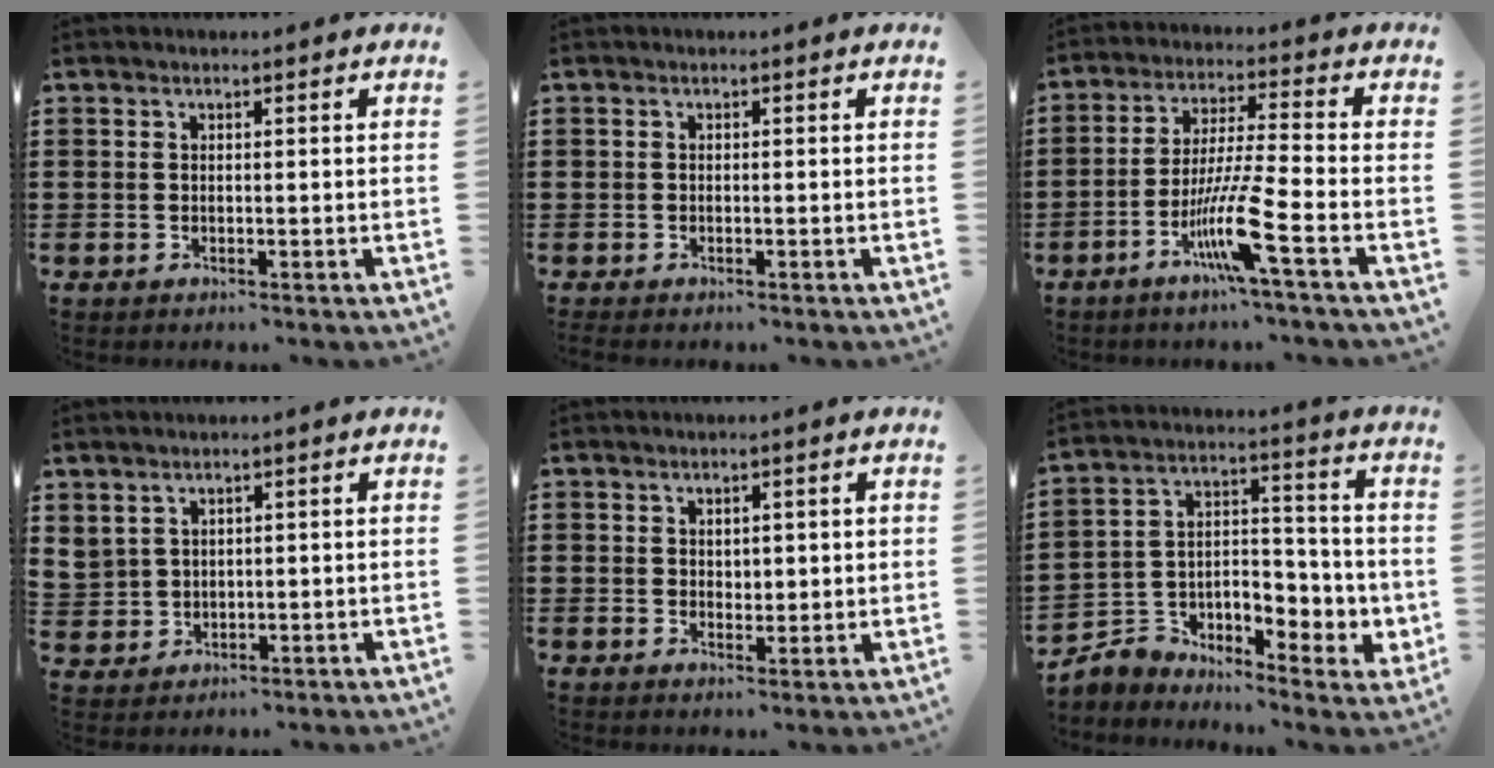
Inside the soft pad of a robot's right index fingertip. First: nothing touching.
{"total": 0.5, "force": [-0.5, 0.2, 0.0], "torque": [-0.002, -0.001, -0.010]}
{"total": 9.9, "force": [-5.0, 0.0, 8.5], "torque": [-0.173, -0.012, -0.097]}
{"total": 2.2, "force": [1.6, 1.4, 0.1], "torque": [-0.012, 0.005, 0.032]}
{"total": 1.9, "force": [1.2, 1.4, 0.6], "torque": [-0.009, 0.006, 0.020]}
{"total": 4.8, "force": [-2.4, 3.9, 1.5], "torque": [-0.038, -0.002, -0.045]}